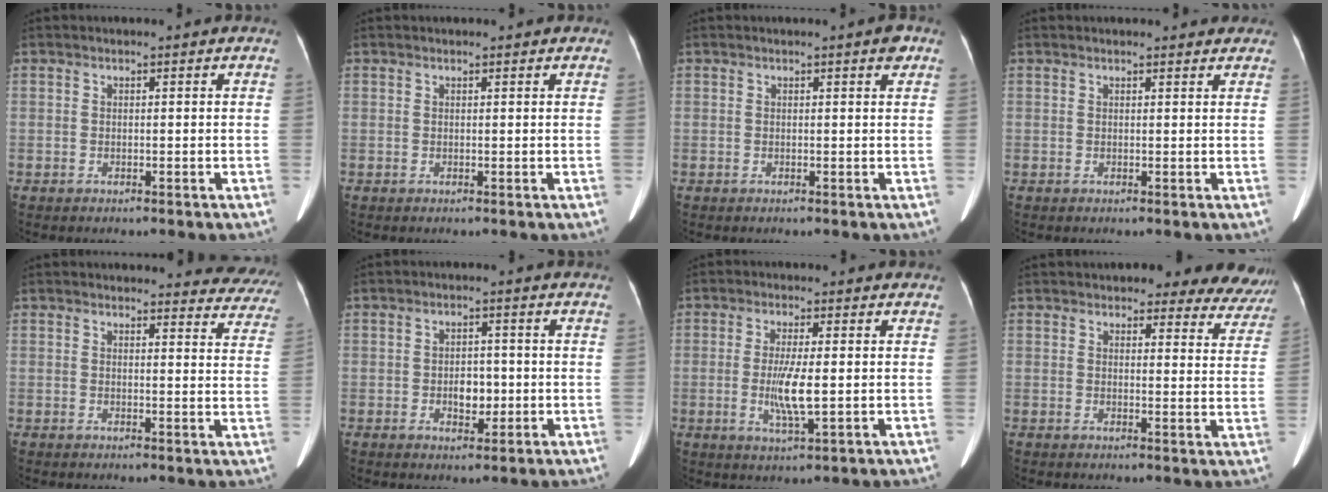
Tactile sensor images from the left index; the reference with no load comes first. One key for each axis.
{"total": 1.6, "fx": 1.3, "fy": 0.6, "fz": 0.7, "tx": -0.006, "ty": 0.005, "tz": 0.013}
{"total": 1.1, "fx": 0.4, "fy": 0.1, "fz": 1.0, "tx": -0.010, "ty": -0.017, "tz": -0.001}
{"total": 5.7, "fx": 5.2, "fy": 1.5, "fz": 1.8, "tx": -0.013, "ty": -0.002, "tz": 0.049}
{"total": 16.6, "fx": 16.0, "fy": 3.7, "fz": 2.5, "tx": 0.012, "ty": -0.073, "tz": 0.145}
{"total": 3.5, "fx": -1.3, "fy": 2.2, "fz": 2.4, "tx": -0.033, "ty": -0.015, "tz": -0.018}
{"total": 5.4, "fx": -1.0, "fy": 0.6, "fz": 5.3, "tx": -0.105, "ty": -0.029, "tz": -0.020}
{"total": 13.7, "fx": 12.6, "fy": 4.1, "fz": 3.5, "tx": 0.008, "ty": -0.035, "tz": 0.113}